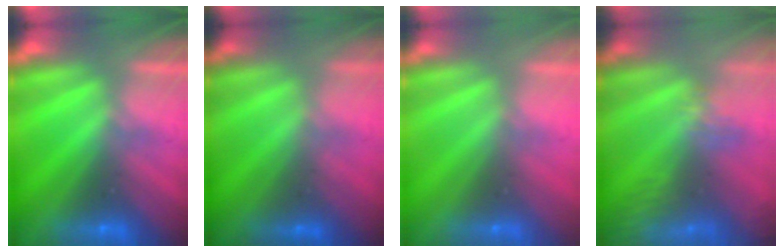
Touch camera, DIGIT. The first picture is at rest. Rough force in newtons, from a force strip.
{"total": 1.2}
{"total": 2.9}
{"total": 4.4}